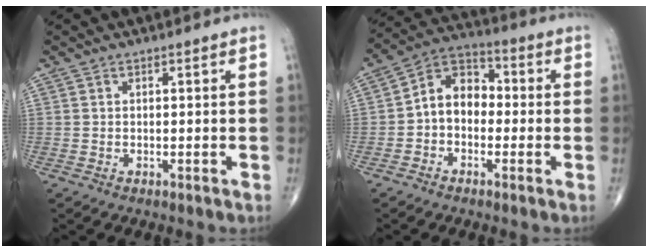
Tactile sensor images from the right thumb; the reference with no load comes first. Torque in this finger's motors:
{"motor_torque": [0.13, 0.18, 0.77, -0.14, 0.06]}